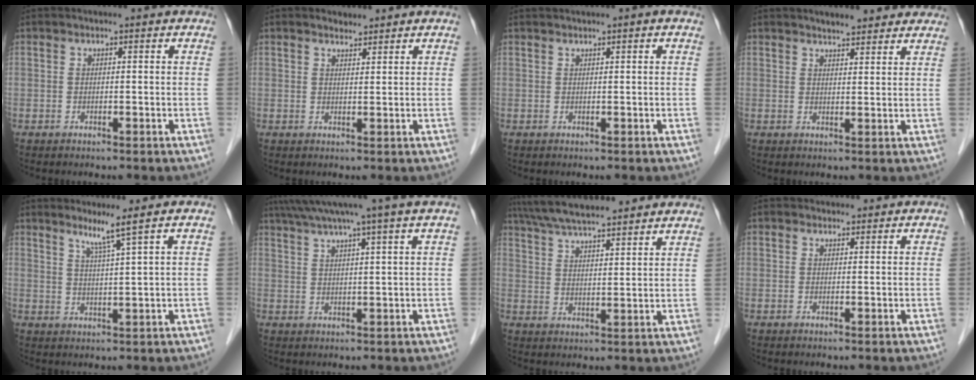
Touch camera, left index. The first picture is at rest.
{"total": 1.6, "force": [1.5, 0.5, 0.3], "torque": [-0.011, 0.001, 0.026]}
{"total": 1.1, "force": [0.7, -0.1, 0.8], "torque": [-0.018, 0.010, 0.017]}
{"total": 5.5, "force": [4.8, 1.3, 2.2], "torque": [-0.028, 0.018, 0.062]}
{"total": 4.0, "force": [2.7, -1.6, 2.4], "torque": [-0.046, -0.015, 0.055]}
{"total": 9.1, "force": [7.3, -2.2, 4.9], "torque": [-0.077, 0.017, 0.104]}
{"total": 18.0, "force": [15.8, 2.5, 8.3], "torque": [-0.143, 0.046, 0.237]}
{"total": 1.6, "force": [1.5, 0.6, -0.1], "torque": [-0.004, 0.010, 0.023]}